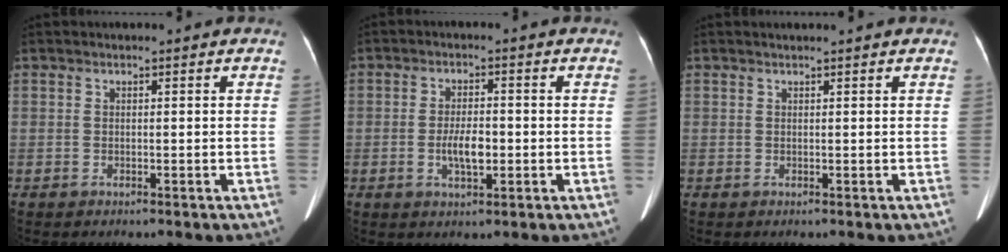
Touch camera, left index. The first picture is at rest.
{"total": 4.2, "force": [-1.0, 1.4, 3.8], "torque": [-0.071, -0.009, -0.017]}
{"total": 2.0, "force": [1.9, -0.1, 0.8], "torque": [-0.008, 0.010, 0.025]}